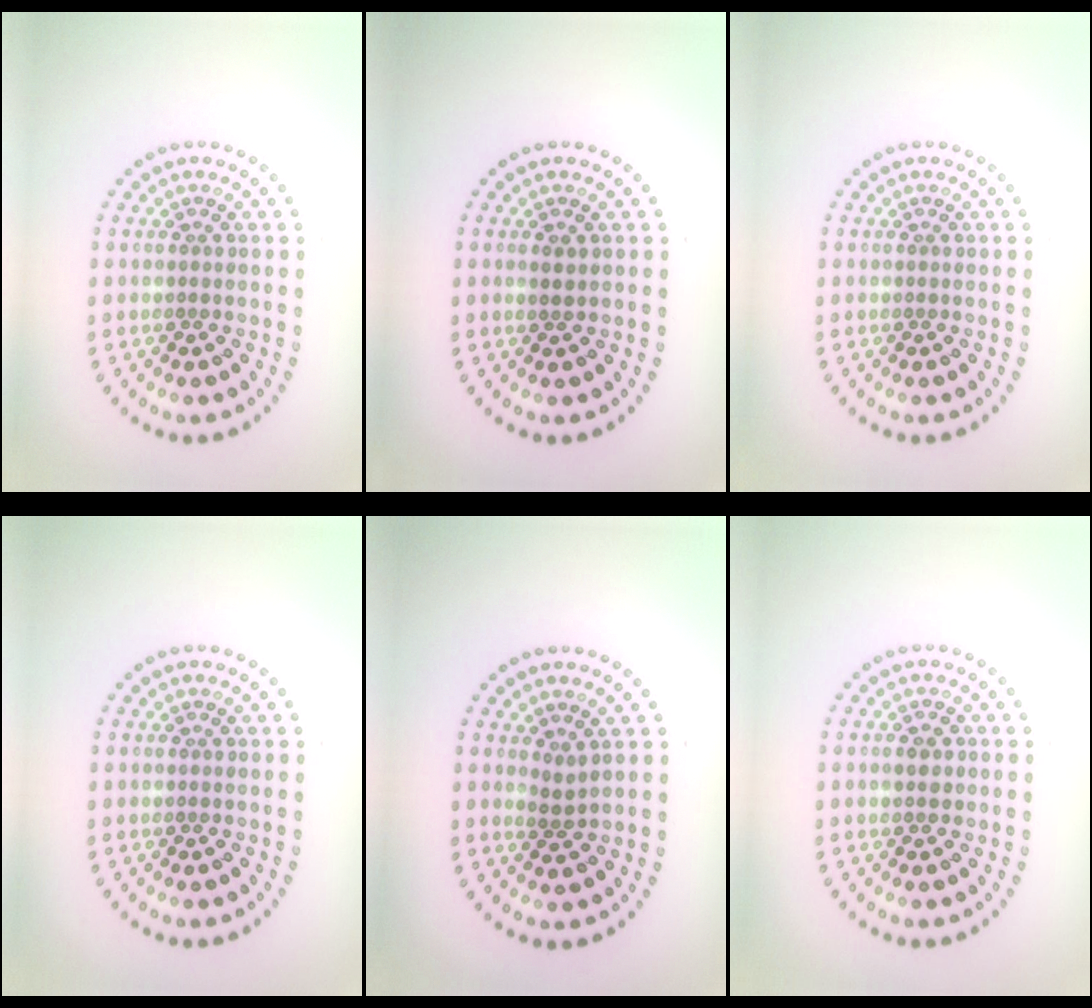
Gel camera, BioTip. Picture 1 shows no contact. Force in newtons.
{"total": 0.9, "press": 0.9, "slide": 0.2}
{"total": 0.0}
{"total": 0.0}
{"total": 1.0, "press": 0.8, "slide": 0.7}
{"total": 0.9, "press": 0.9, "slide": 0.0}